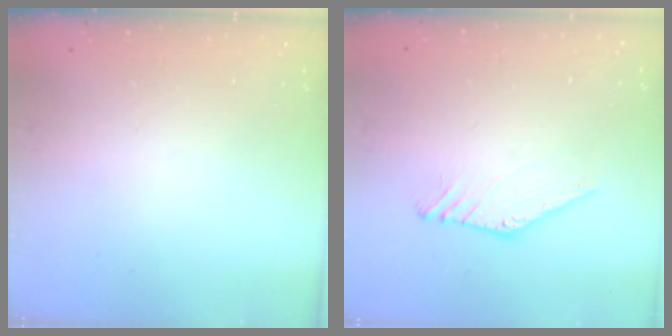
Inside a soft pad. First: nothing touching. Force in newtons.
{"total": 2.0, "press": 2.0, "slide": 0.0}